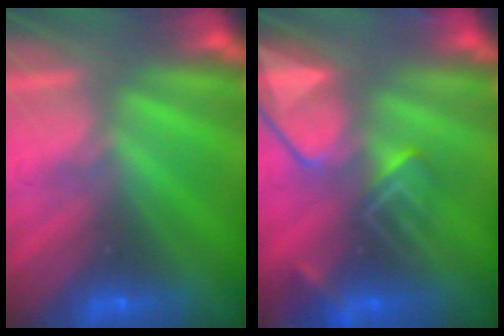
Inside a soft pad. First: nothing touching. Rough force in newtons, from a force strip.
{"total": 7.4}